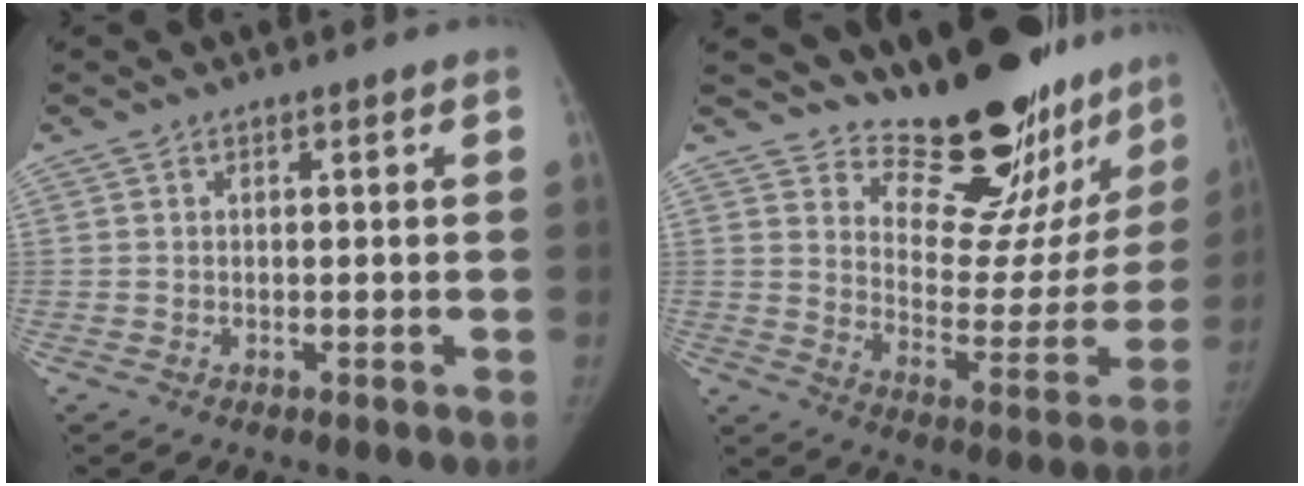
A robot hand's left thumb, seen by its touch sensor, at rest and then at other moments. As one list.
[{"total": 23.3, "force": [20.3, 7.6, 8.7], "torque": [-0.075, -0.174, 0.277]}]